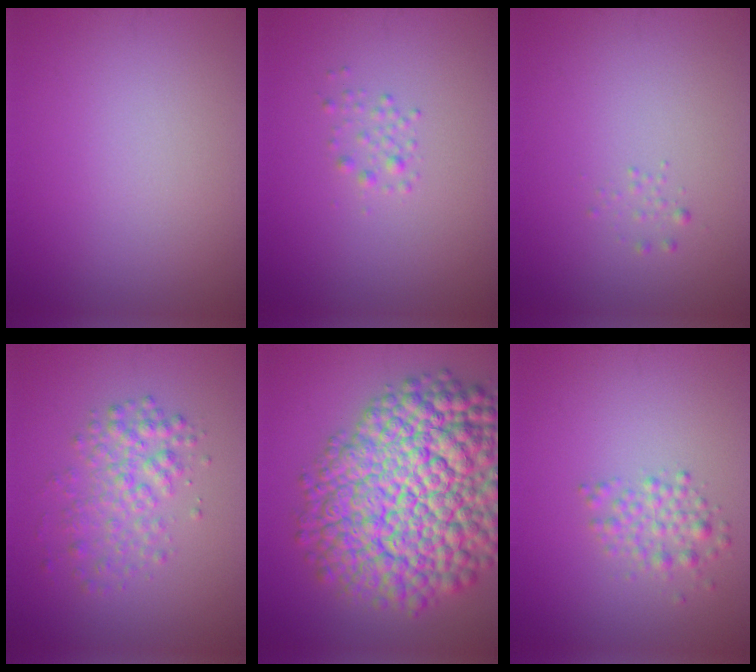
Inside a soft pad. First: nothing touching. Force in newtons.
{"total": 1.1, "press": 1.1, "slide": 0.1}
{"total": 0.6, "press": 0.6, "slide": 0.0}
{"total": 3.2, "press": 3.2, "slide": 0.1}
{"total": 16.2, "press": 16.2, "slide": 0.6}
{"total": 2.1, "press": 2.1, "slide": 0.0}